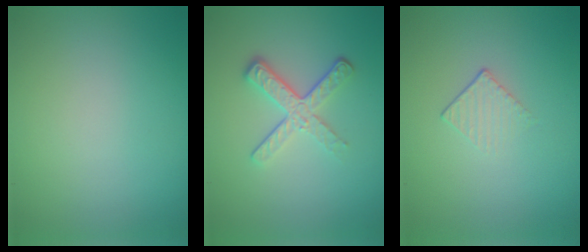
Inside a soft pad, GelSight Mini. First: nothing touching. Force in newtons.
{"total": 3.7, "press": 2.5, "slide": 2.7}
{"total": 1.2, "press": 0.5, "slide": 1.1}